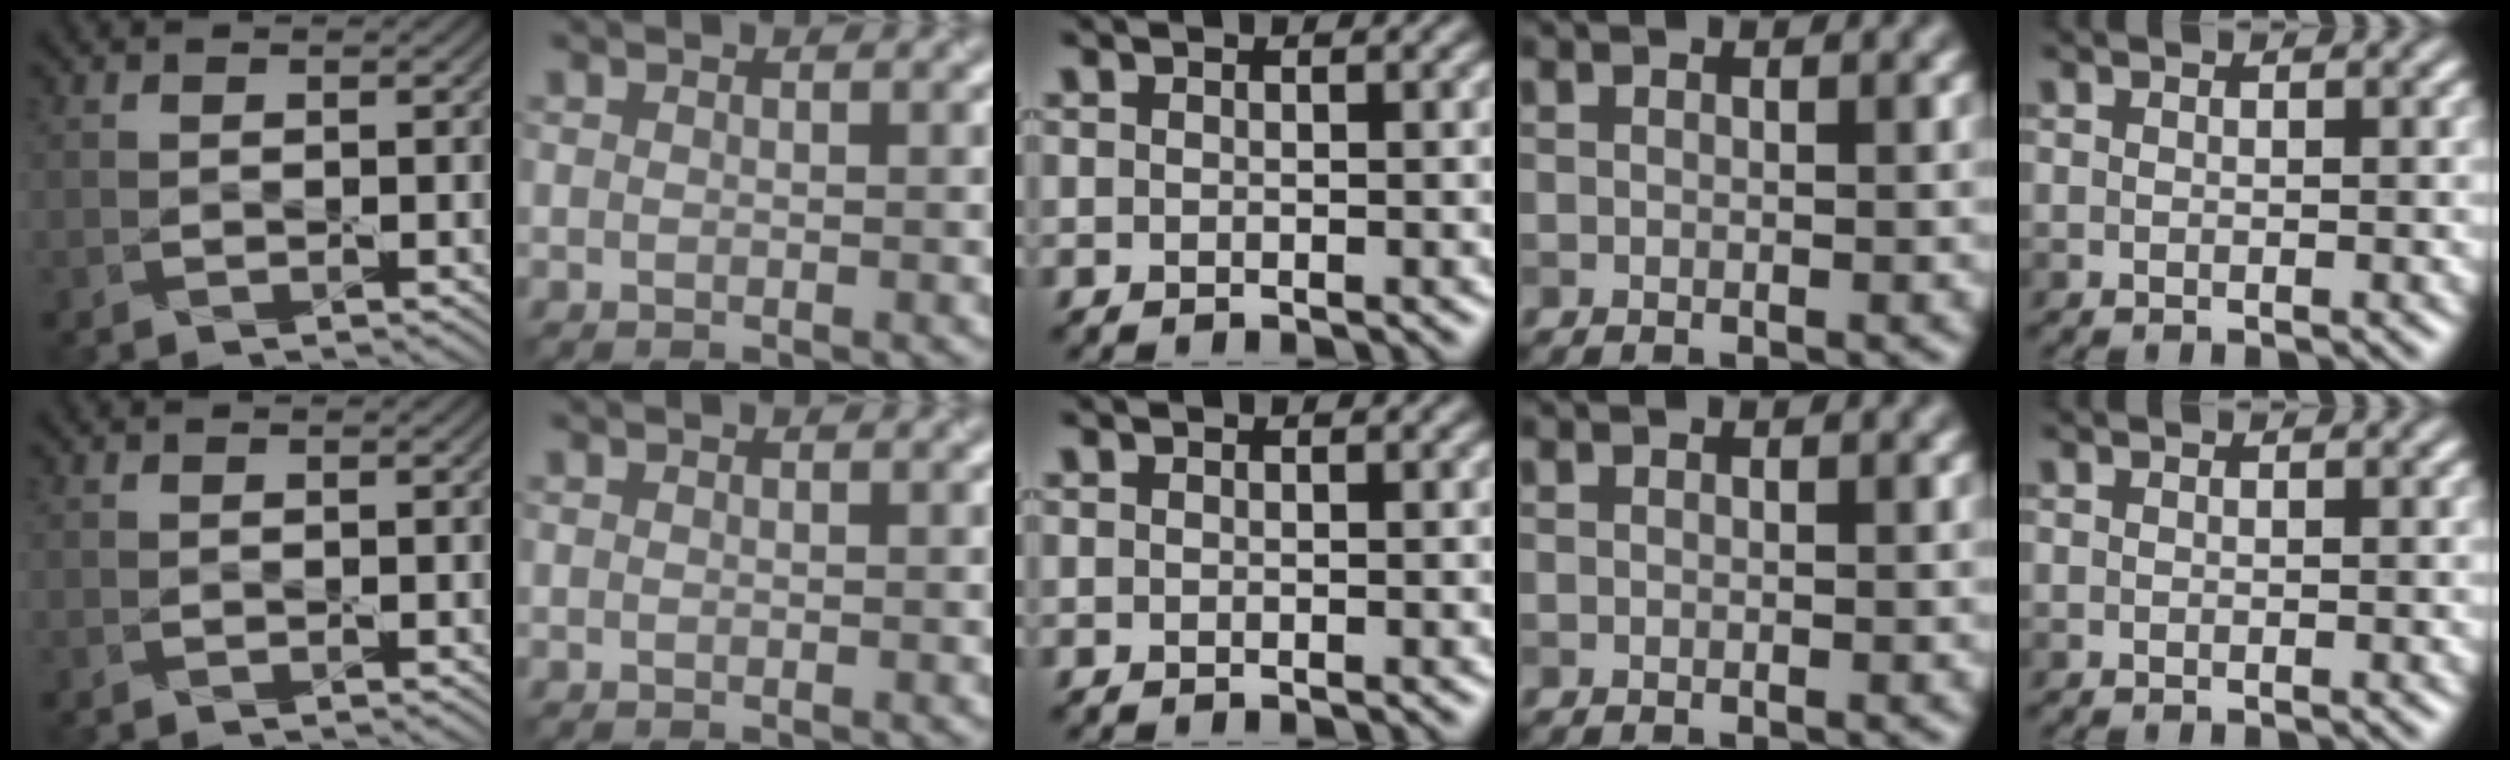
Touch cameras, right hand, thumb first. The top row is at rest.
{}